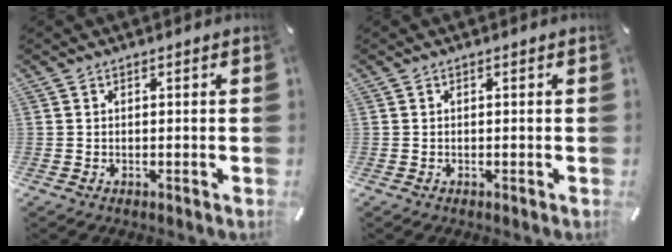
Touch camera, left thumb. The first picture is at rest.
{"total": 0.0}